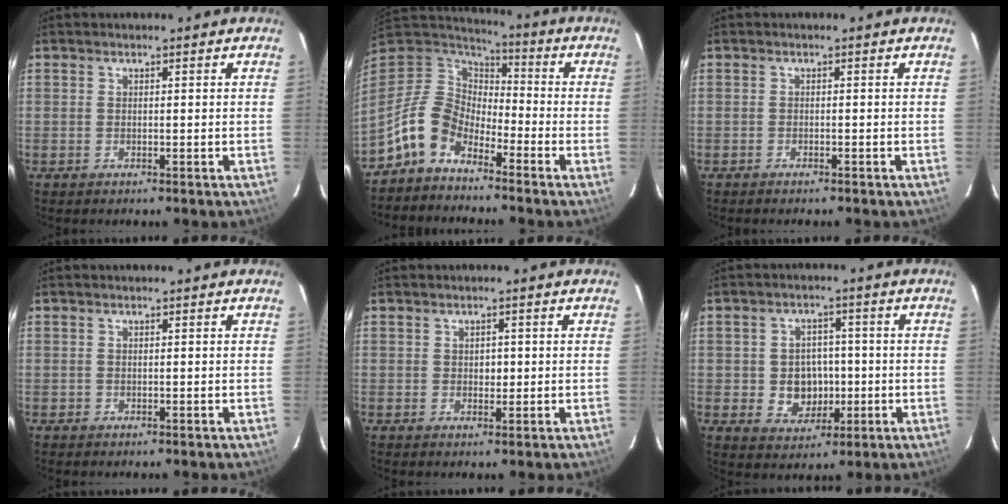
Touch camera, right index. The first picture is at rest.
{"total": 10.6, "force": [-7.0, 6.1, 5.2], "torque": [-0.109, 0.019, -0.141]}
{"total": 1.3, "force": [-1.2, 0.2, 0.4], "torque": [-0.015, -0.002, -0.021]}
{"total": 0.0}
{"total": 1.8, "force": [0.1, 1.4, 1.0], "torque": [-0.012, 0.004, 0.004]}
{"total": 7.3, "force": [-1.2, 6.4, 3.2], "torque": [-0.075, 0.013, -0.004]}